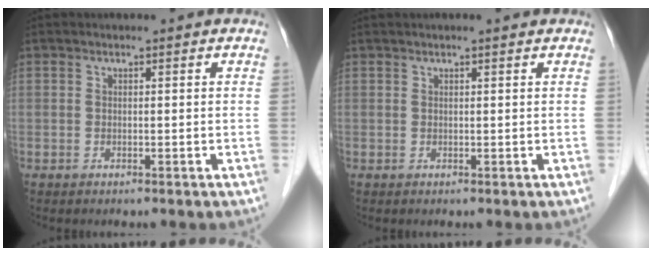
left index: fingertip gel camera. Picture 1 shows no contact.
{"total": 1.7, "force": [1.4, -0.1, 1.0], "torque": [-0.013, 0.018, 0.023]}